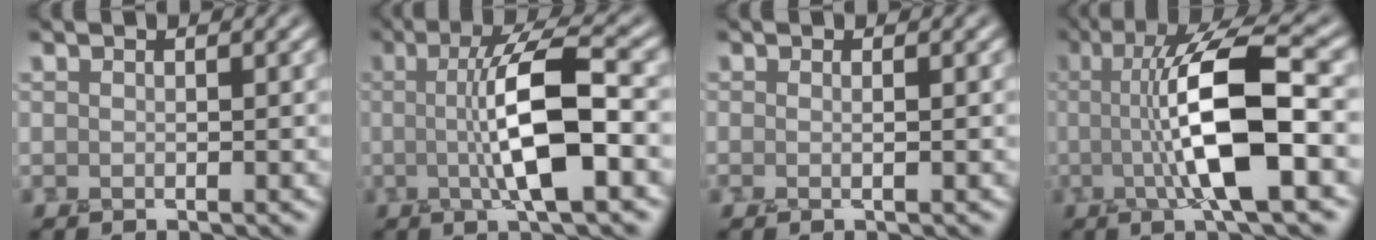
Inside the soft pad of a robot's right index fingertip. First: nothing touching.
{"total": 7.8, "force": [-0.2, 1.7, 7.6], "torque": [-0.124, -0.001, -0.005]}
{"total": 0.7, "force": [-0.1, 0.2, 0.6], "torque": [-0.007, -0.004, -0.008]}
{"total": 9.6, "force": [-0.2, 2.2, 9.4], "torque": [-0.145, 0.001, -0.006]}